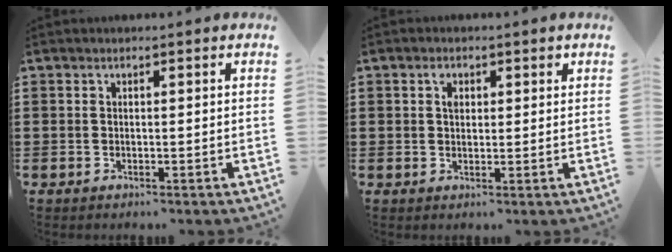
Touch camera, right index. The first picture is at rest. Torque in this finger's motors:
{"motor_torque": [0.04, -0.02, 0.02, 0.01]}